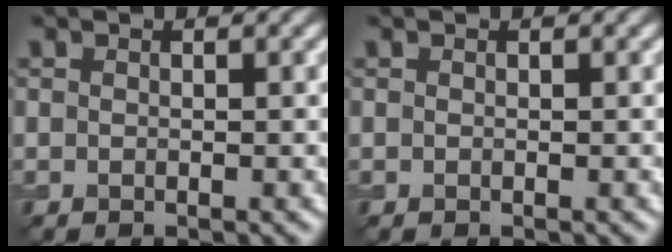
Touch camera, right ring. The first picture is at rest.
{"total": 0.0}